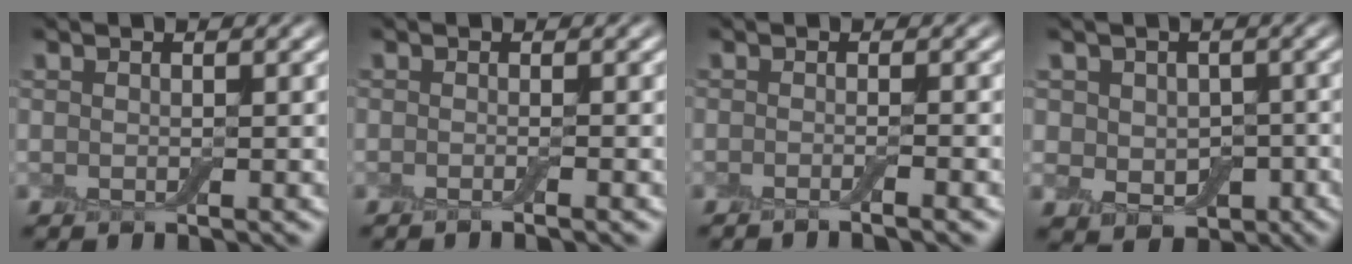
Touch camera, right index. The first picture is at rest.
{"total": 0.9, "force": [-0.5, 0.0, 0.7], "torque": [-0.010, -0.004, -0.012]}
{"total": 1.6, "force": [-1.0, 0.2, 1.3], "torque": [-0.009, -0.002, -0.023]}
{"total": 4.6, "force": [-0.3, 3.9, 2.5], "torque": [-0.036, -0.011, 0.001]}